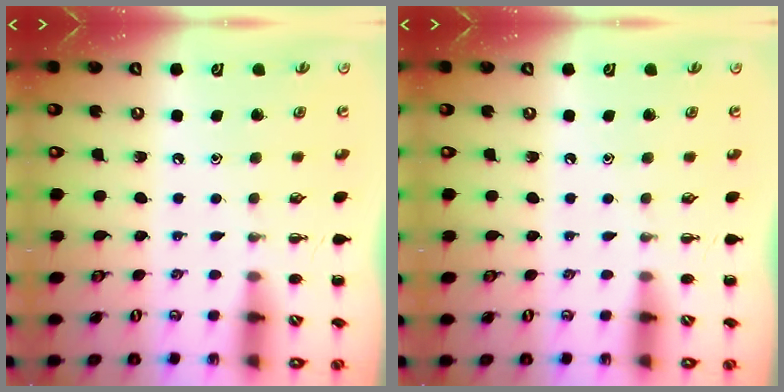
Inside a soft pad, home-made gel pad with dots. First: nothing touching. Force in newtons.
{"total": 0.0}